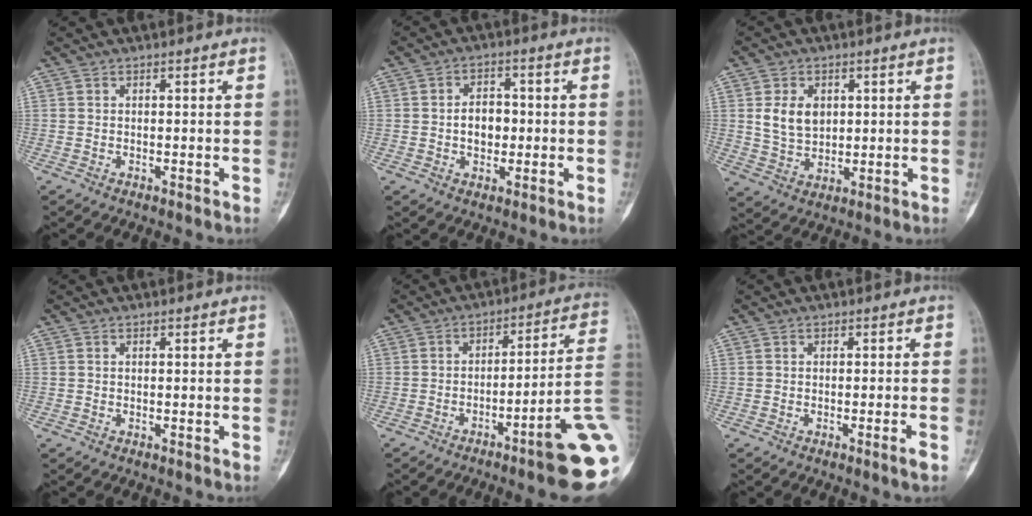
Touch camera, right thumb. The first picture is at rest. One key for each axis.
{"total": 5.9, "fx": -0.3, "fy": 4.2, "fz": 4.0, "tx": -0.044, "ty": 0.012, "tz": -0.007}
{"total": 7.3, "fx": 1.7, "fy": 5.3, "fz": 4.7, "tx": -0.064, "ty": -0.011, "tz": 0.040}
{"total": 0.0}
{"total": 14.7, "fx": -5.5, "fy": 0.8, "fz": 13.6, "tx": -0.135, "ty": 0.039, "tz": -0.079}
{"total": 1.9, "fx": -1.1, "fy": -0.2, "fz": 1.5, "tx": -0.024, "ty": -0.003, "tz": -0.019}